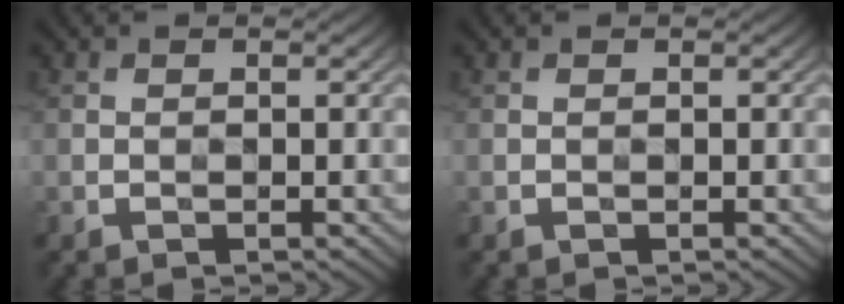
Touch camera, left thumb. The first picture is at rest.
{"total": 0.0}